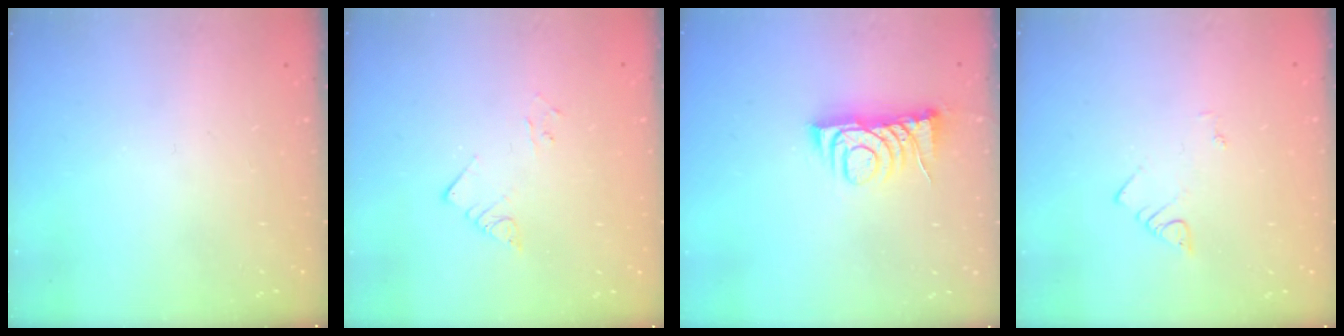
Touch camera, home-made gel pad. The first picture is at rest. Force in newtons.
{"total": 3.9, "press": 3.9, "slide": 0.2}
{"total": 7.8, "press": 7.7, "slide": 0.7}
{"total": 2.1, "press": 2.1, "slide": 0.4}